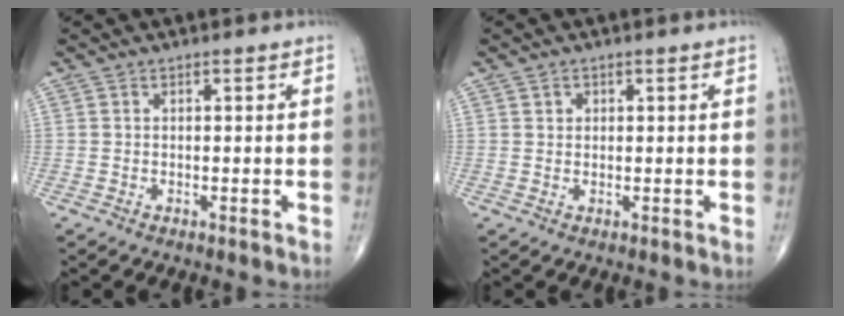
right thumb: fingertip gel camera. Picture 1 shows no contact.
{"total": 1.2, "force": [0.5, 1.0, 0.4], "torque": [0.001, 0.000, 0.005]}